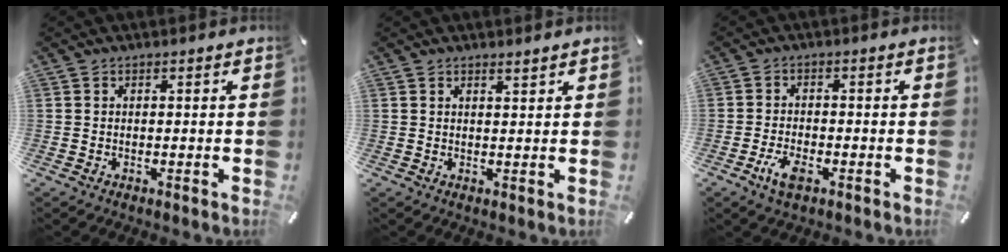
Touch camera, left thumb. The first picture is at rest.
{"total": 1.4, "force": [1.3, 0.1, 0.6], "torque": [-0.012, -0.003, 0.024]}
{"total": 4.4, "force": [-2.4, 2.1, 3.0], "torque": [-0.075, 0.001, -0.048]}